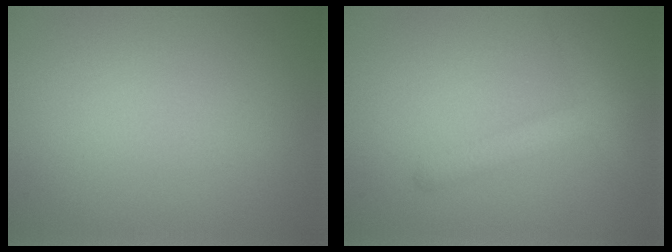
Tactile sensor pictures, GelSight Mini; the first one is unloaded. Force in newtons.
{"total": 2.4, "press": 2.4, "slide": 0.1}